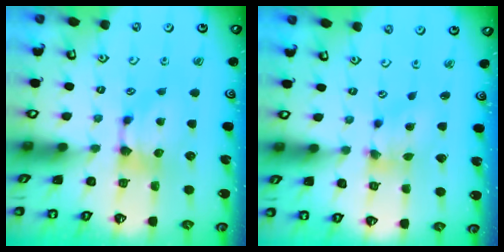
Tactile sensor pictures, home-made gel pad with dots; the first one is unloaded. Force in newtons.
{"total": 2.5, "press": 2.1, "slide": 1.3}